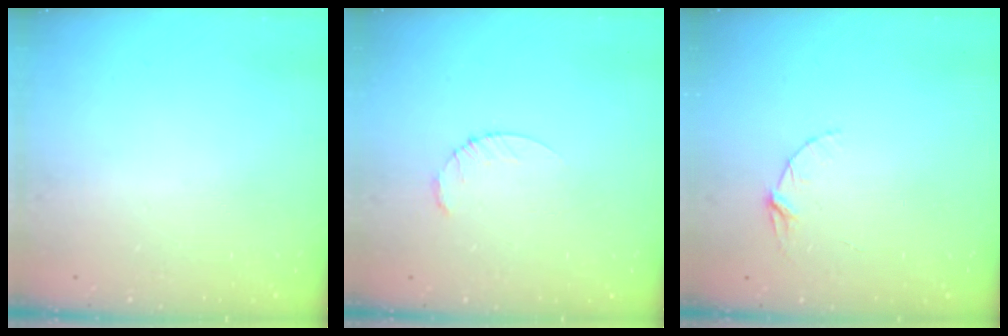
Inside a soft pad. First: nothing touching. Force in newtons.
{"total": 2.5, "press": 2.5, "slide": 0.3}
{"total": 3.7, "press": 3.7, "slide": 0.4}